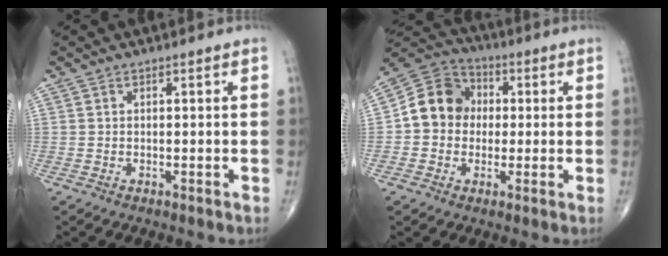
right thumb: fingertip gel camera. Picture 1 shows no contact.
{"total": 10.9, "force": [0.4, 9.5, 5.2], "torque": [-0.067, 0.029, -0.008]}